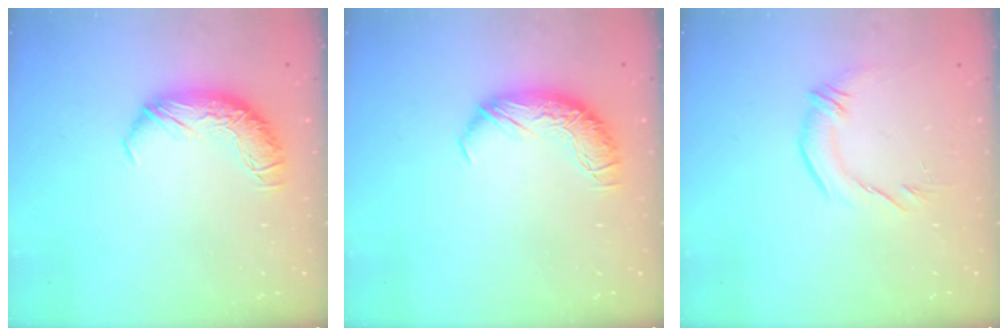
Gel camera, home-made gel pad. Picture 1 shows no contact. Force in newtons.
{"total": 0.0}
{"total": 1.9, "press": 1.0, "slide": 1.7}